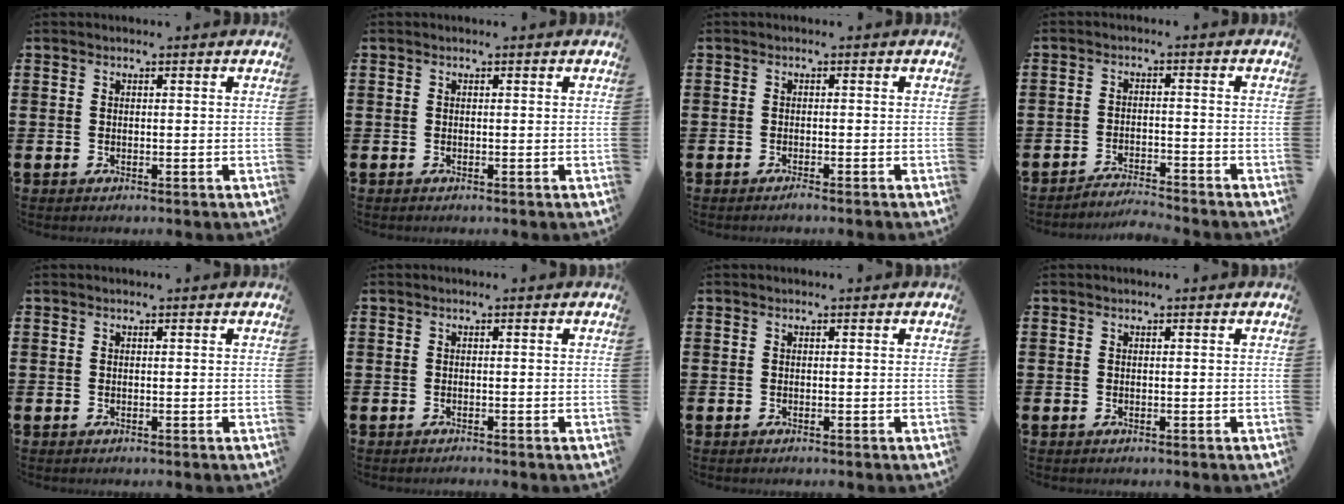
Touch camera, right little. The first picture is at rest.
{"total": 0.0}
{"total": 0.8, "force": [-0.7, -0.1, 0.4], "torque": [-0.006, -0.004, -0.013]}
{"total": 2.8, "force": [-2.8, -0.2, -0.1], "torque": [-0.003, 0.003, -0.061]}
{"total": 0.0}
{"total": 0.0}
{"total": 0.0}
{"total": 0.0}